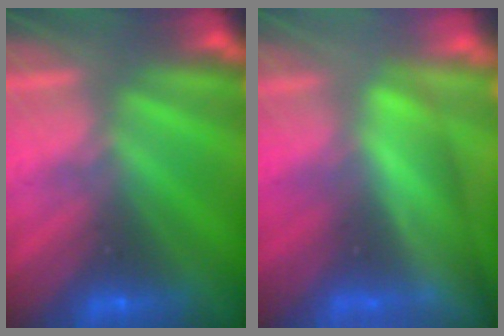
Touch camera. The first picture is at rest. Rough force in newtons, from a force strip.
{"total": 3.9}